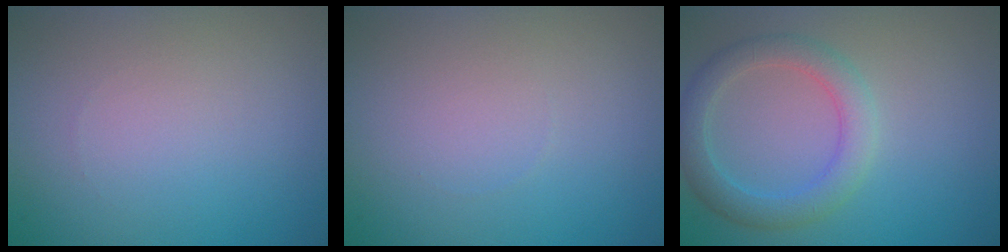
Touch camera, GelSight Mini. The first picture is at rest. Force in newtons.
{"total": 0.0}
{"total": 3.6, "press": 3.6, "slide": 0.2}